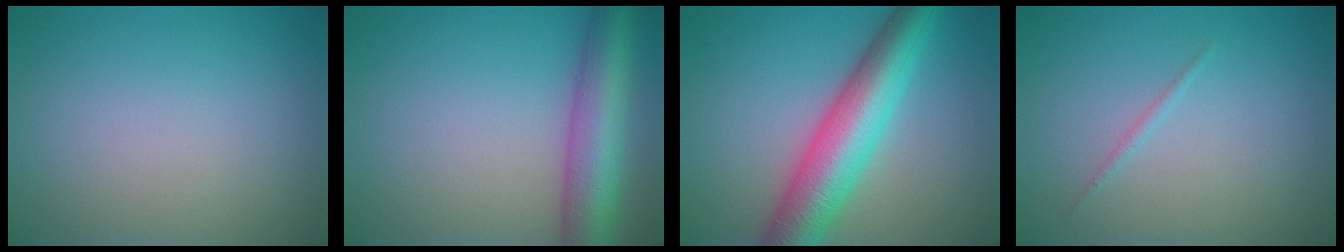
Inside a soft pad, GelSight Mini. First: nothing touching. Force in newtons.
{"total": 7.4, "press": 7.4, "slide": 0.4}
{"total": 8.5, "press": 8.5, "slide": 0.1}
{"total": 0.6, "press": 0.6, "slide": 0.0}